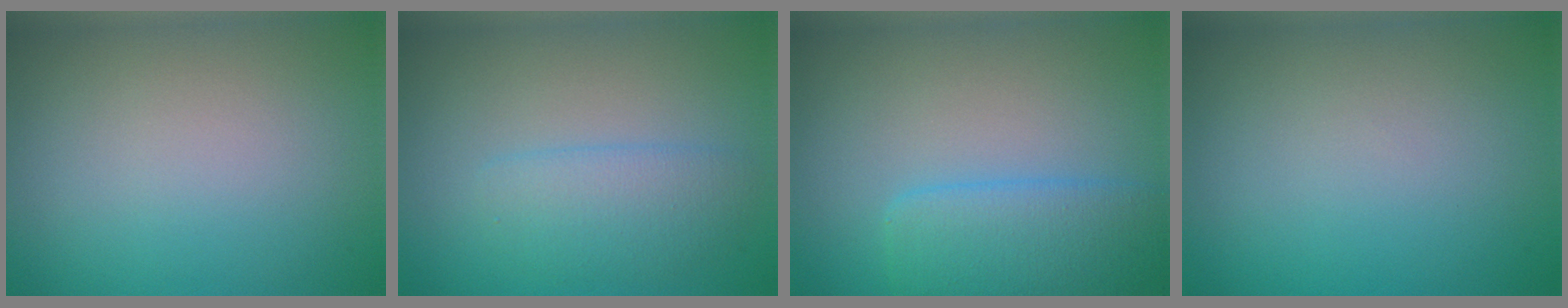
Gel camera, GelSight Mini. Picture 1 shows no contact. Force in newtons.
{"total": 2.8, "press": 2.8, "slide": 0.1}
{"total": 4.8, "press": 4.8, "slide": 0.2}
{"total": 0.0}